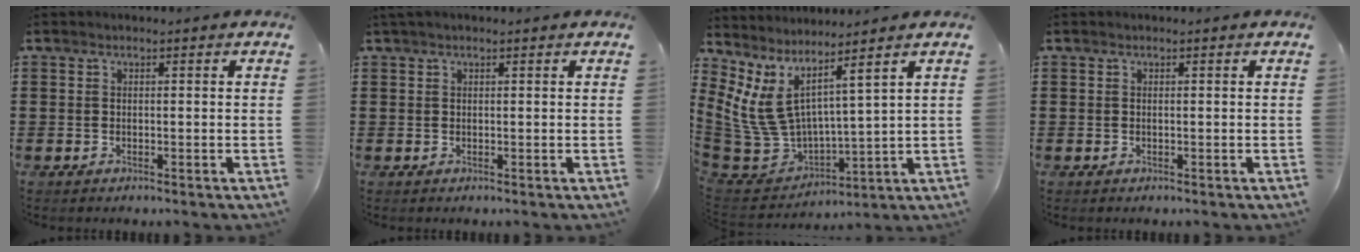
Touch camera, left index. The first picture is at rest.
{"total": 0.7, "force": [0.4, 0.1, 0.5], "torque": [-0.012, 0.002, 0.007]}
{"total": 6.4, "force": [3.3, 3.0, 4.6], "torque": [-0.144, -0.057, 0.059]}
{"total": 0.0}